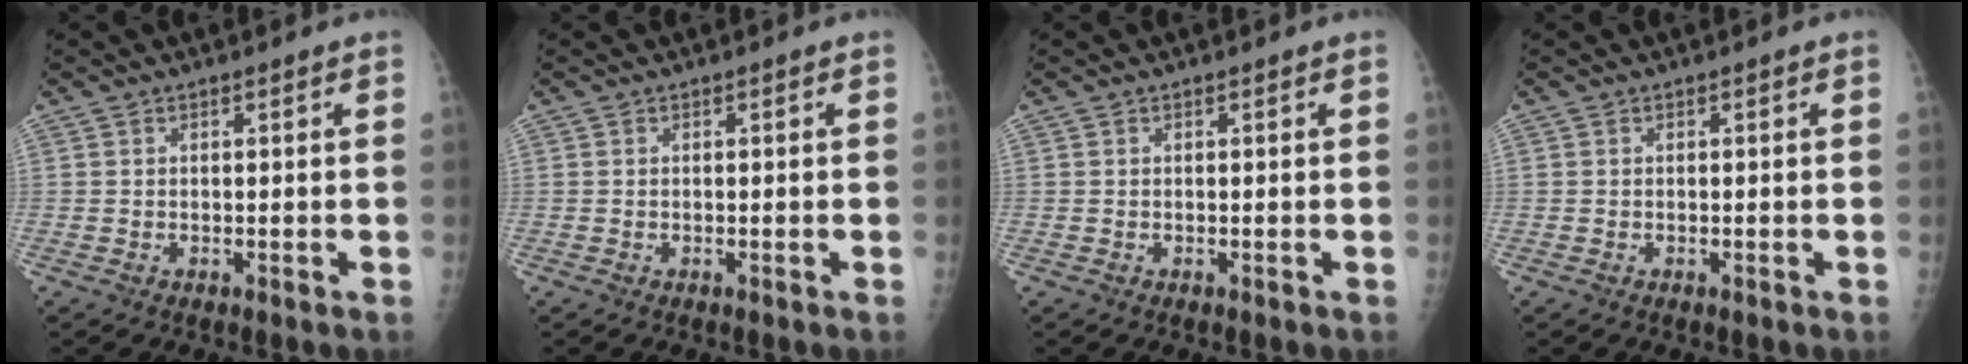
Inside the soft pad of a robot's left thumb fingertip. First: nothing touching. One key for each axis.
{"total": 0.0}
{"total": 0.0}
{"total": 0.0}